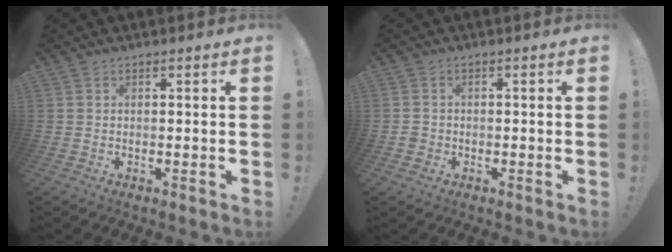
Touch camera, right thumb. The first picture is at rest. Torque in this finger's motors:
{"motor_torque": [-0.13, 0.20, 0.47, -0.18, 0.06]}